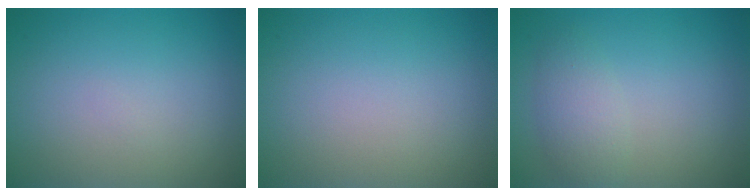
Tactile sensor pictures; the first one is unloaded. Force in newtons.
{"total": 0.0}
{"total": 2.6, "press": 2.6, "slide": 0.1}